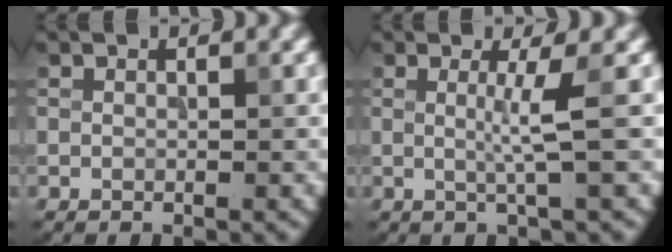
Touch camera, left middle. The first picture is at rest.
{"total": 2.7, "force": [0.2, 0.3, 2.7], "torque": [-0.051, 0.000, -0.003]}